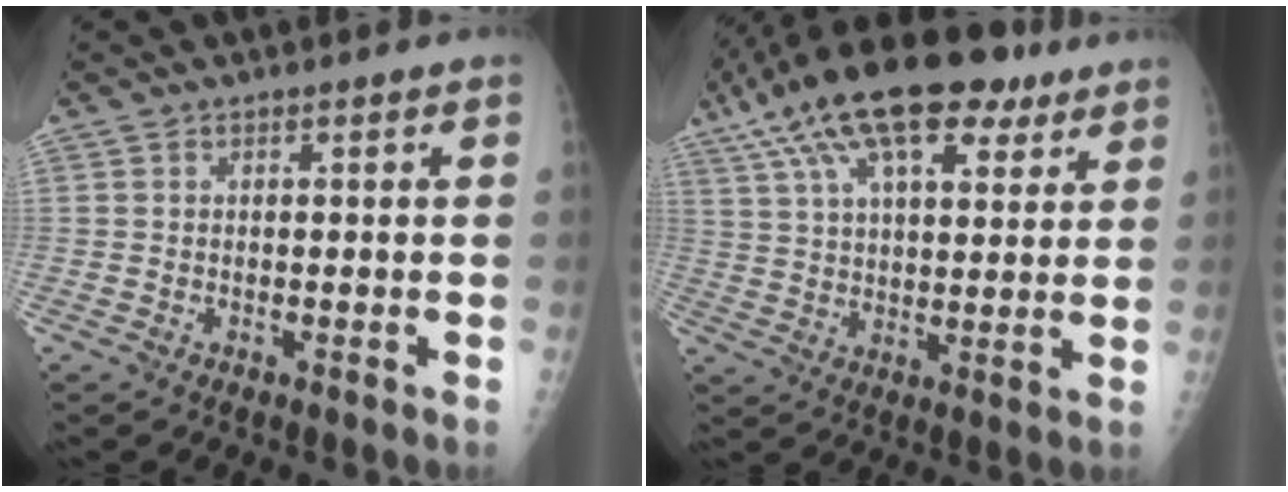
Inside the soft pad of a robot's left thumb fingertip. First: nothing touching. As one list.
[{"total": 22.4, "force": [13.1, 9.8, 15.2], "torque": [-0.256, 0.006, 0.218]}]